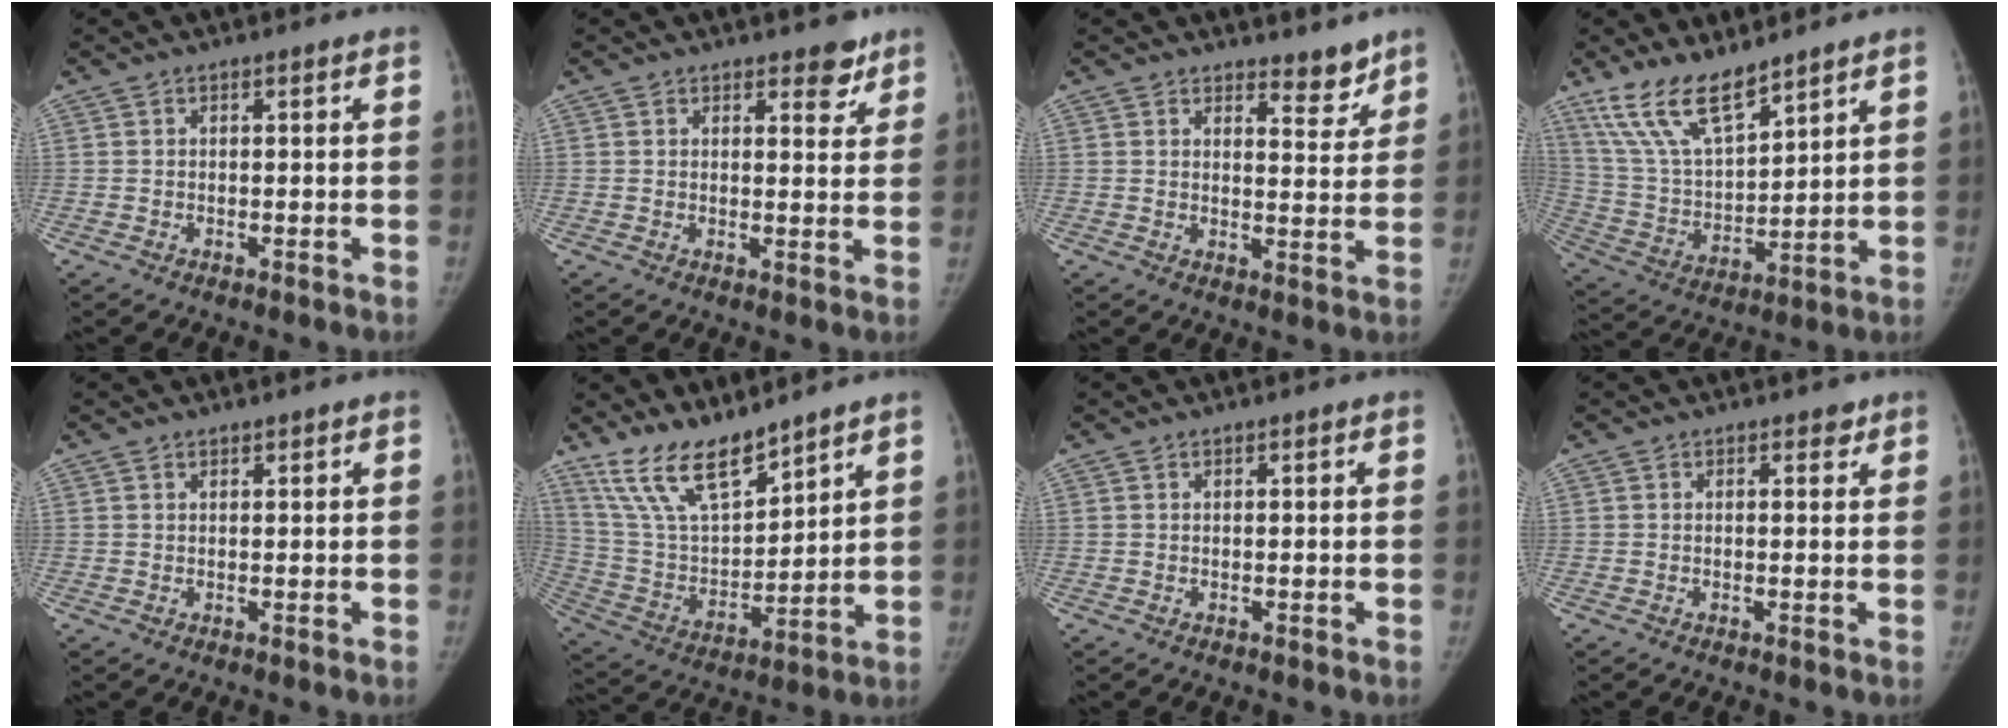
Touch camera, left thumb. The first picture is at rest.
{"total": 3.9, "force": [2.9, 1.9, 1.8], "torque": [0.004, -0.017, 0.035]}
{"total": 4.5, "force": [3.9, 1.7, 1.5], "torque": [0.006, -0.034, 0.056]}
{"total": 13.8, "force": [10.5, 4.4, 7.8], "torque": [-0.133, -0.052, 0.218]}
{"total": 0.7, "force": [0.7, 0.1, 0.0], "torque": [-0.001, -0.006, 0.012]}
{"total": 14.6, "force": [11.9, 4.5, 7.3], "torque": [-0.114, -0.067, 0.240]}
{"total": 0.0}
{"total": 1.3, "force": [0.9, 0.8, 0.4], "torque": [0.007, -0.005, 0.007]}